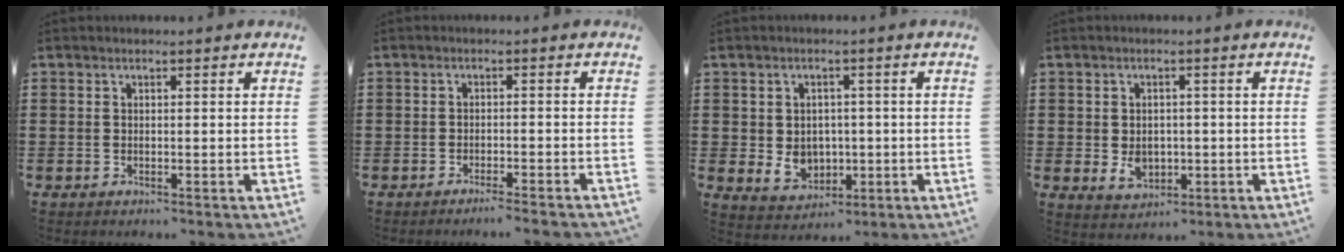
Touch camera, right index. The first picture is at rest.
{"total": 2.0, "force": [-1.7, -0.5, 0.9], "torque": [-0.015, -0.005, -0.031]}
{"total": 4.3, "force": [-0.3, 3.7, 2.2], "torque": [-0.038, -0.001, -0.006]}
{"total": 3.6, "force": [-0.6, 2.7, 2.4], "torque": [-0.043, -0.003, -0.011]}